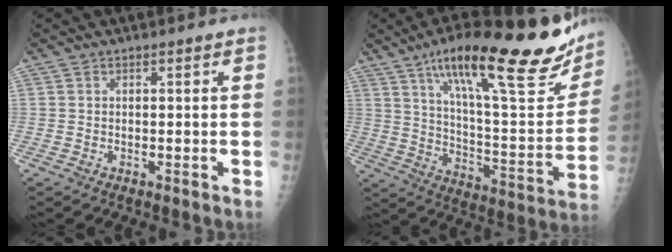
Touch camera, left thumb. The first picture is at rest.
{"total": 30.8, "force": [18.5, 7.3, 23.6], "torque": [-0.322, -0.053, 0.289]}